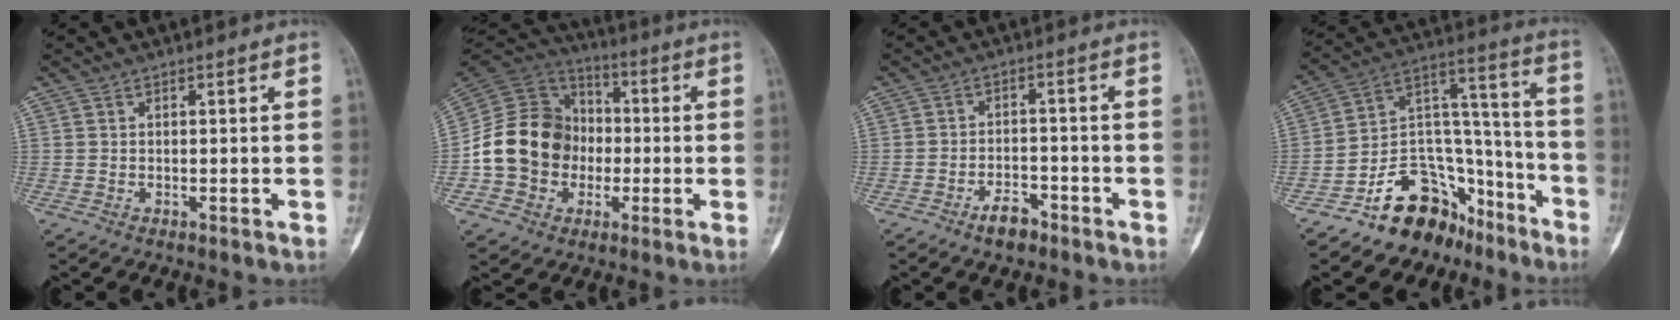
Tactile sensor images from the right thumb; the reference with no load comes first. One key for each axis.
{"total": 16.8, "fx": -2.5, "fy": 14.5, "fz": 8.2, "tx": -0.114, "ty": 0.036, "tz": -0.047}
{"total": 4.2, "fx": -3.0, "fy": 2.1, "fz": 2.1, "tx": -0.024, "ty": 0.024, "tz": -0.049}
{"total": 18.6, "fx": -12.3, "fy": 11.3, "fz": 8.0, "tx": -0.071, "ty": 0.133, "tz": -0.203}